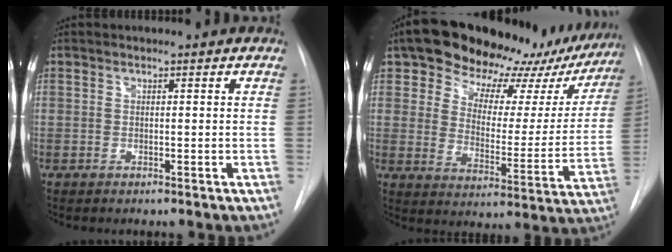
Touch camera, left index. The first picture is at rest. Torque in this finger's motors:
{"motor_torque": [1.09, -1.04, 0.76, 0.15]}